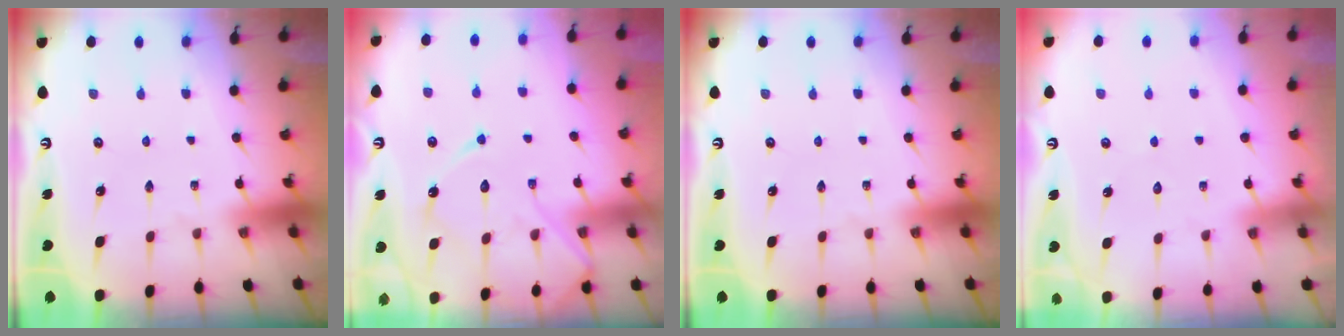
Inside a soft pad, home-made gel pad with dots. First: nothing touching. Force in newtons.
{"total": 12.8, "press": 12.8, "slide": 1.1}
{"total": 0.0}
{"total": 3.7, "press": 3.6, "slide": 0.5}